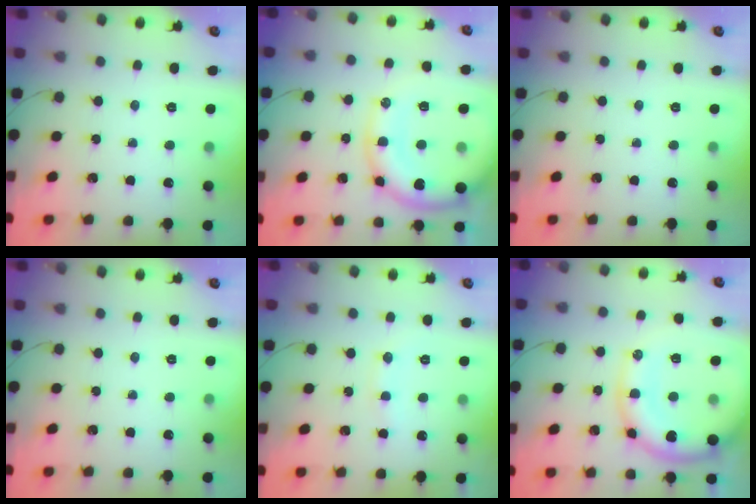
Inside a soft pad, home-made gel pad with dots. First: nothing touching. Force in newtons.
{"total": 16.8, "press": 16.7, "slide": 1.4}
{"total": 0.0}
{"total": 0.0}
{"total": 7.3, "press": 7.2, "slide": 1.4}
{"total": 16.8, "press": 16.7, "slide": 1.4}